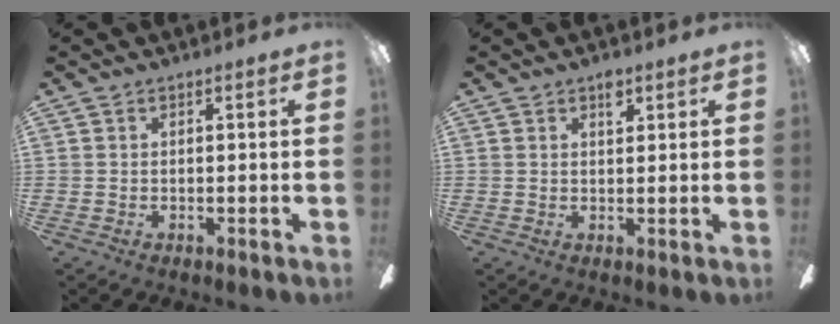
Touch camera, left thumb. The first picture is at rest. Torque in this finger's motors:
{"motor_torque": [0.38, -0.12, 0.57, -0.32, 0.00]}